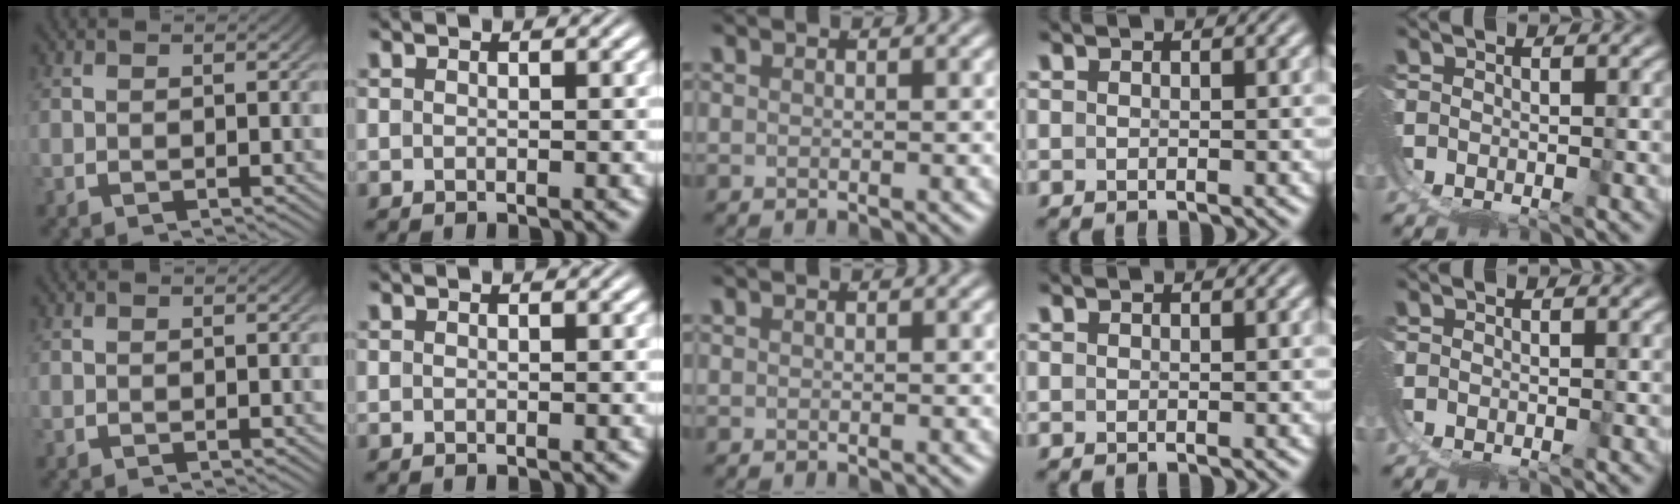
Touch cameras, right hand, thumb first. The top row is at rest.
{}